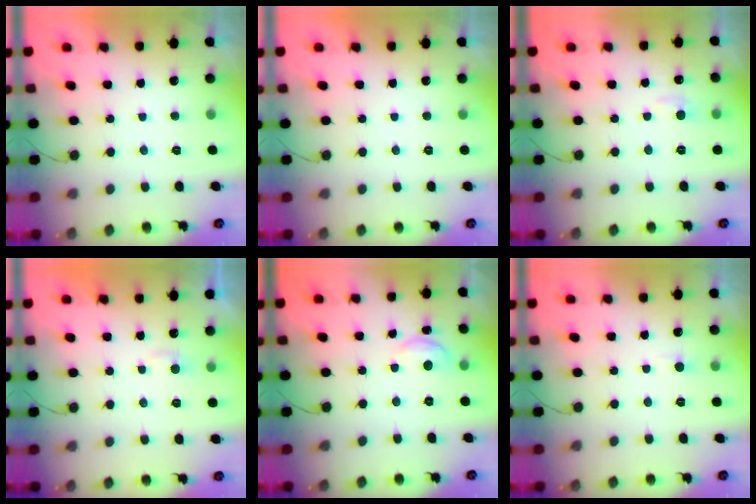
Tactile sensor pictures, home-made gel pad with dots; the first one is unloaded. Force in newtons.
{"total": 0.0}
{"total": 4.8, "press": 4.7, "slide": 0.6}
{"total": 2.4, "press": 2.4, "slide": 0.2}
{"total": 6.4, "press": 6.4, "slide": 0.5}
{"total": 2.0, "press": 2.0, "slide": 0.2}